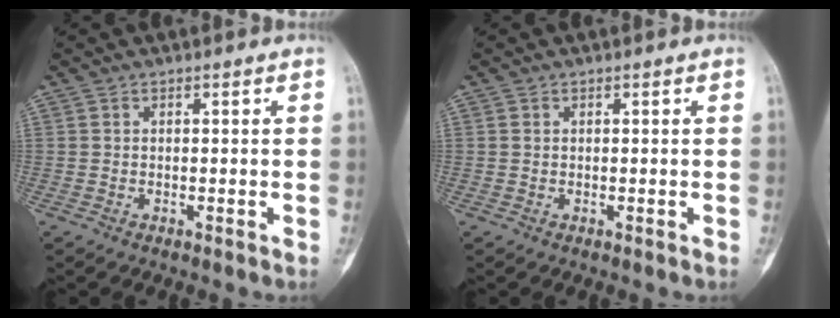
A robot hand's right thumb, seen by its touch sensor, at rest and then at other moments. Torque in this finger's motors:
{"motor_torque": [-0.14, -0.05, -0.12, 0.26, -0.06]}